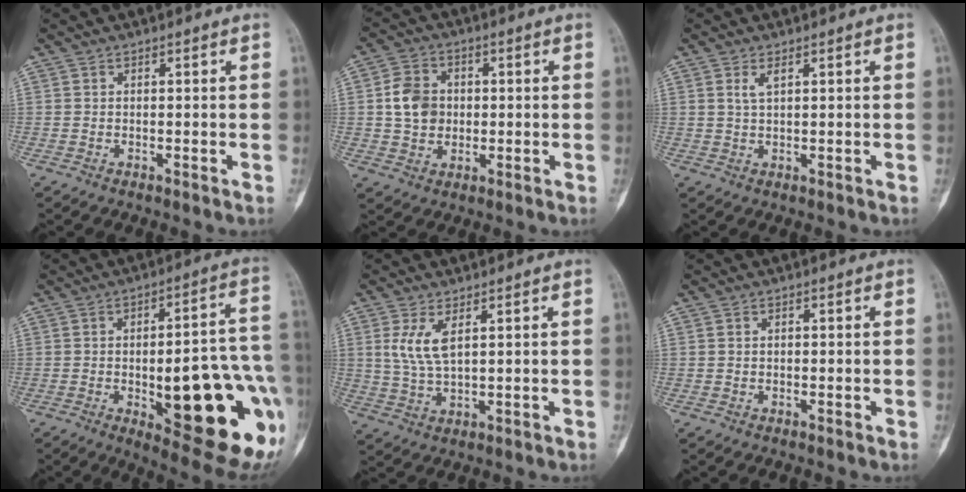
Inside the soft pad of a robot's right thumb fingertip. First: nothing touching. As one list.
[{"total": 8.2, "force": [0.5, 6.8, 4.7], "torque": [-0.060, 0.006, 0.005]}, {"total": 2.2, "force": [1.0, 0.9, 1.7], "torque": [-0.030, -0.001, 0.025]}, {"total": 26.3, "force": [-6.9, 8.8, 23.8], "torque": [-0.239, 0.020, -0.067]}, {"total": 6.2, "force": [2.1, 2.8, 5.1], "torque": [-0.102, -0.008, 0.052]}, {"total": 0.6, "force": [0.0, 0.5, 0.3], "torque": [0.000, 0.003, -0.001]}]